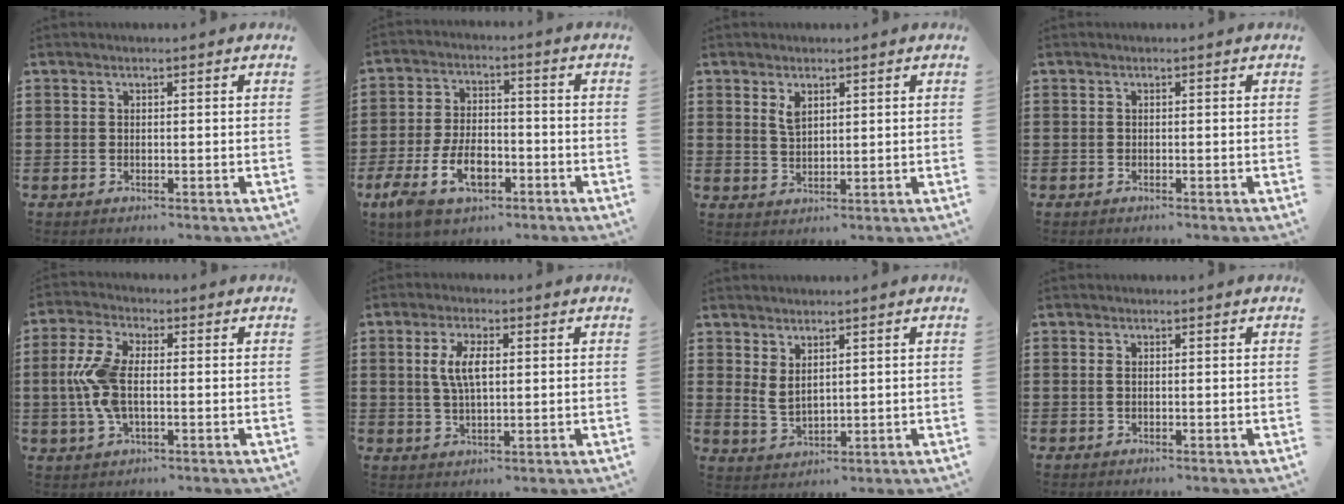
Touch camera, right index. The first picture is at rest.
{"total": 8.9, "force": [-3.9, 4.7, 6.4], "torque": [-0.143, 0.000, -0.071]}
{"total": 2.6, "force": [1.5, 1.3, 1.7], "torque": [-0.038, 0.003, 0.028]}
{"total": 0.0}
{"total": 8.3, "force": [-0.3, 3.9, 7.4], "torque": [-0.183, -0.005, -0.015]}
{"total": 5.6, "force": [0.9, 2.2, 5.0], "torque": [-0.103, 0.011, 0.013]}
{"total": 2.5, "force": [2.1, 0.8, 1.2], "torque": [-0.028, 0.004, 0.040]}
{"total": 1.2, "force": [0.1, 0.6, 1.1], "torque": [-0.030, 0.001, -0.001]}